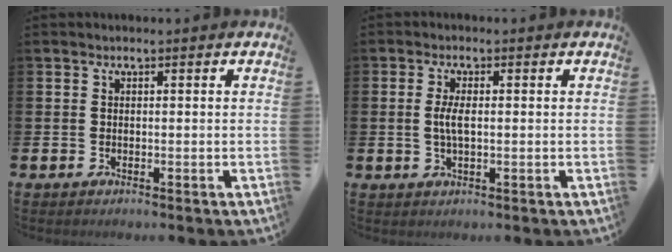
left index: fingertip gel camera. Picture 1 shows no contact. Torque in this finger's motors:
{"motor_torque": [0.95, 0.01, 0.17, 0.16]}